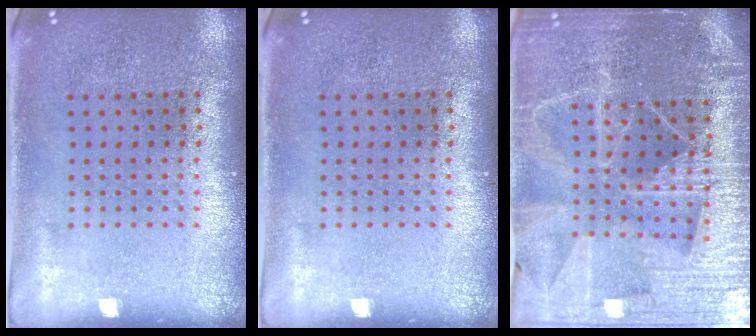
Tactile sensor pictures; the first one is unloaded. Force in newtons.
{"total": 0.0}
{"total": 5.1, "press": 4.7, "slide": 2.2}